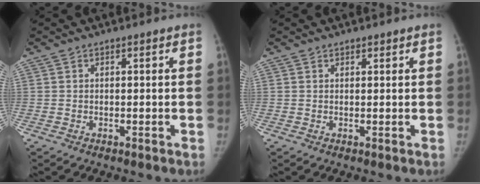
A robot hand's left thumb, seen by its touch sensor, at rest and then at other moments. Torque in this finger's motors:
{"motor_torque": [-0.25, -0.05, -0.14, 0.31, -0.05]}